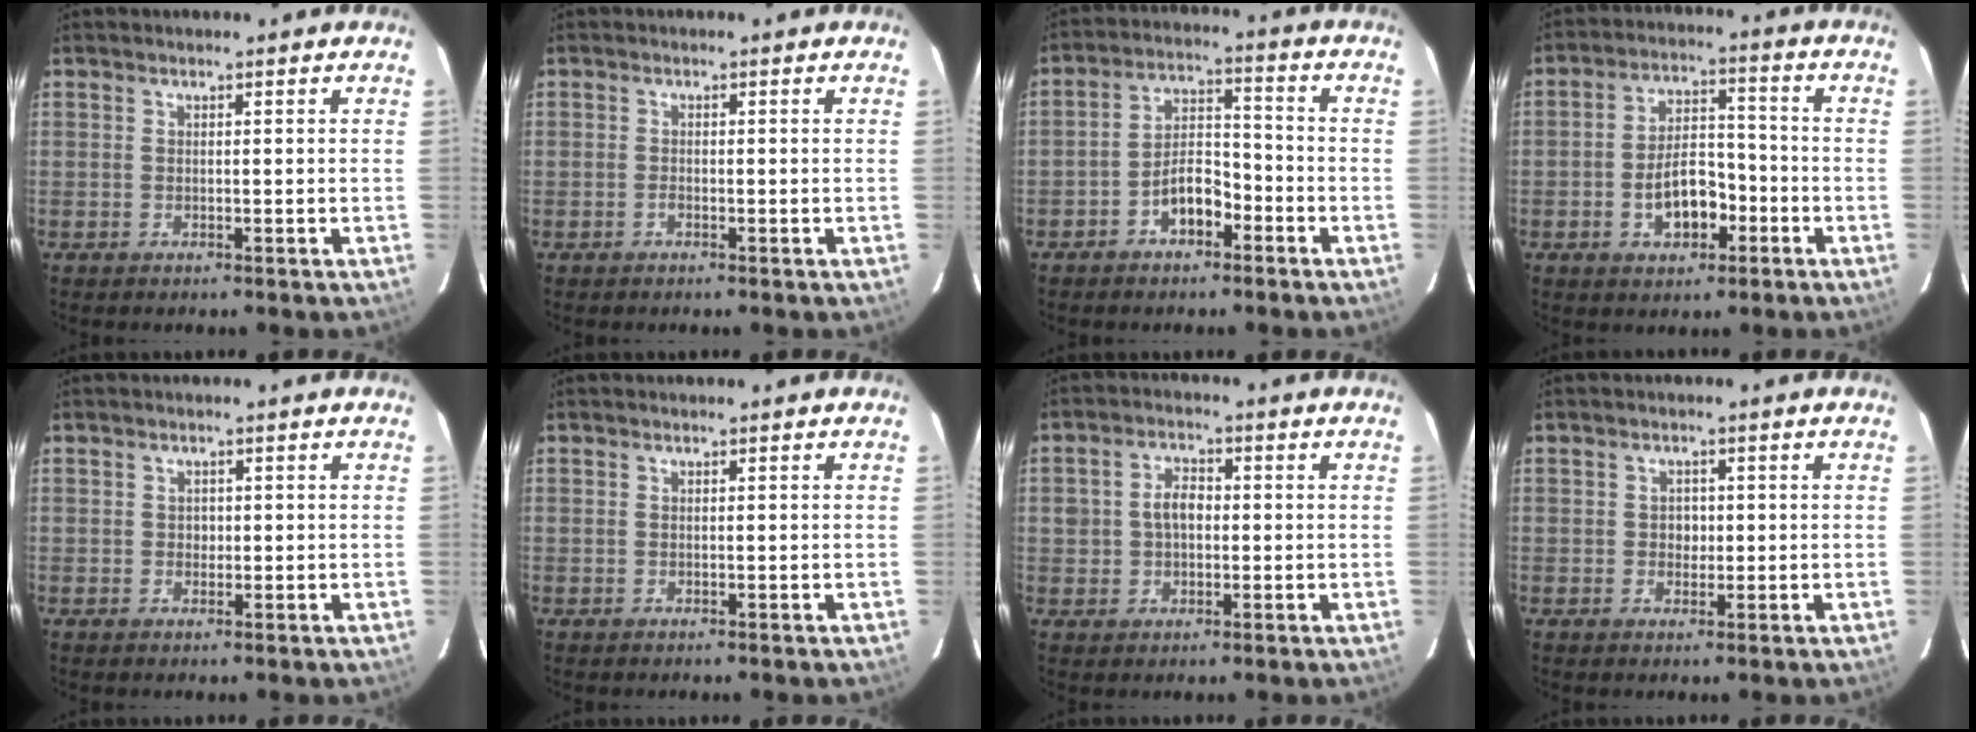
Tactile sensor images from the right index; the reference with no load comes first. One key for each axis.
{"total": 0.6, "fx": -0.4, "fy": 0.2, "fz": 0.3, "tx": -0.005, "ty": 0.000, "tz": -0.009}
{"total": 6.8, "fx": -3.9, "fy": 3.6, "fz": 4.2, "tx": -0.081, "ty": 0.025, "tz": -0.062}
{"total": 8.8, "fx": -3.5, "fy": 5.0, "fz": 6.3, "tx": -0.120, "ty": 0.021, "tz": -0.047}
{"total": 1.2, "fx": -0.1, "fy": 1.2, "fz": 0.2, "tx": 0.000, "ty": 0.003, "tz": 0.000}
{"total": 0.0}
{"total": 4.8, "fx": 0.0, "fy": 3.7, "fz": 3.0, "tx": -0.056, "ty": 0.014, "tz": 0.005}
{"total": 2.0, "fx": -0.1, "fy": 1.9, "fz": 0.7, "tx": -0.010, "ty": 0.006, "tz": -0.002}